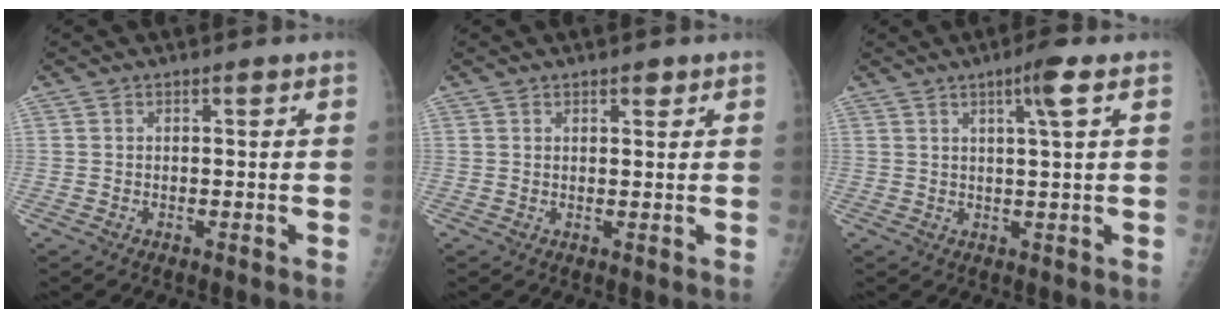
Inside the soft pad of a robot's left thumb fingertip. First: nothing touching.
{"total": 1.5, "force": [1.0, 0.7, 0.9], "torque": [-0.004, -0.004, 0.013]}
{"total": 4.6, "force": [2.1, -0.1, 4.0], "torque": [-0.068, -0.007, 0.034]}